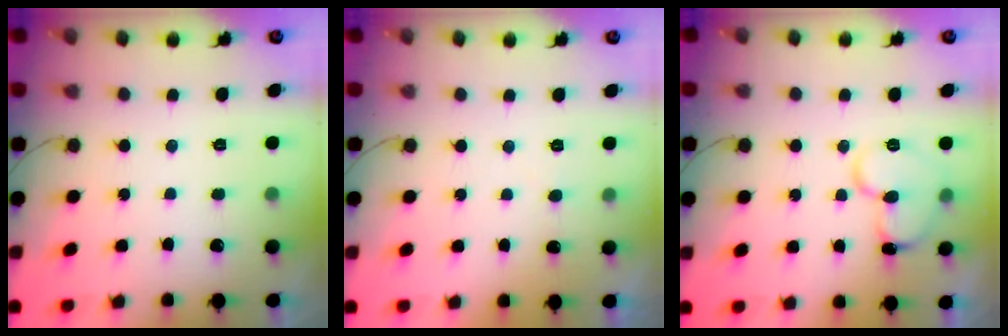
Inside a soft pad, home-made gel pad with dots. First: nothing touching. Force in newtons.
{"total": 2.6, "press": 2.6, "slide": 0.3}
{"total": 12.6, "press": 12.6, "slide": 1.2}